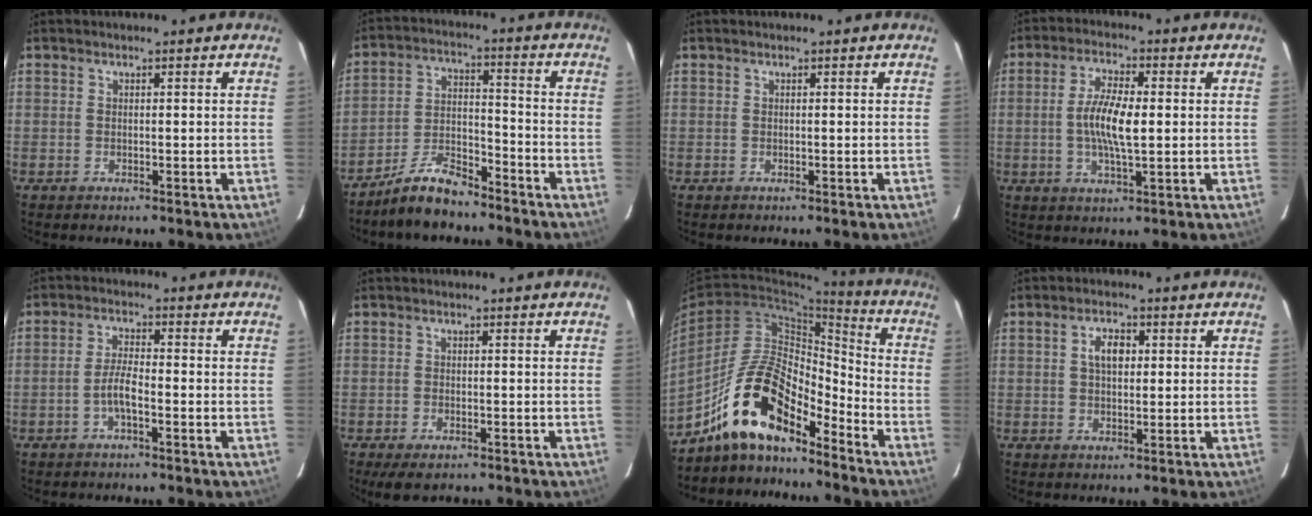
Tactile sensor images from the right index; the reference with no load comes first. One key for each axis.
{"total": 9.0, "fx": -7.6, "fy": 2.8, "fz": 3.9, "tx": -0.092, "ty": 0.019, "tz": -0.141}
{"total": 0.0}
{"total": 7.9, "fx": 0.0, "fy": 2.2, "fz": 7.6, "tx": -0.148, "ty": 0.003, "tz": -0.003}
{"total": 3.7, "fx": -1.8, "fy": 0.7, "fz": 3.1, "tx": -0.068, "ty": 0.005, "tz": -0.037}
{"total": 4.7, "fx": -3.4, "fy": 2.0, "fz": 2.5, "tx": -0.061, "ty": -0.018, "tz": -0.055}
{"total": 15.1, "fx": -11.5, "fy": 5.1, "fz": 8.5, "tx": -0.164, "ty": 0.018, "tz": -0.217}
{"total": 4.0, "fx": 0.9, "fy": 2.3, "fz": 3.1, "tx": -0.054, "ty": 0.011, "tz": 0.017}